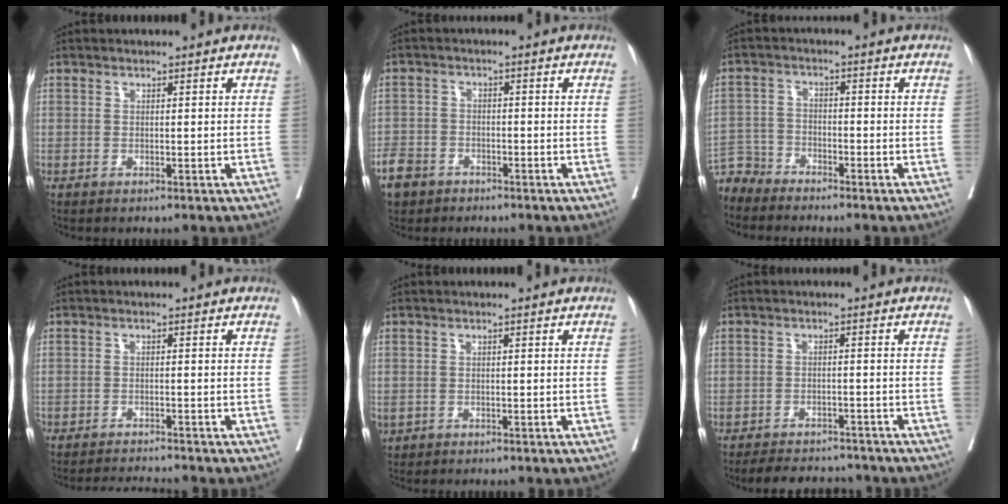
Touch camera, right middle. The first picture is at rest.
{"total": 5.4, "force": [-3.8, 3.6, 1.4], "torque": [-0.035, 0.002, -0.070]}
{"total": 4.7, "force": [-4.6, 1.0, -0.8], "torque": [0.018, -0.003, -0.092]}
{"total": 4.8, "force": [-4.7, -0.7, 0.9], "torque": [-0.008, -0.013, -0.073]}
{"total": 1.2, "force": [-0.5, 0.9, 0.5], "torque": [-0.014, 0.001, -0.003]}
{"total": 8.0, "force": [-7.4, 2.3, 2.0], "torque": [-0.024, 0.002, -0.099]}